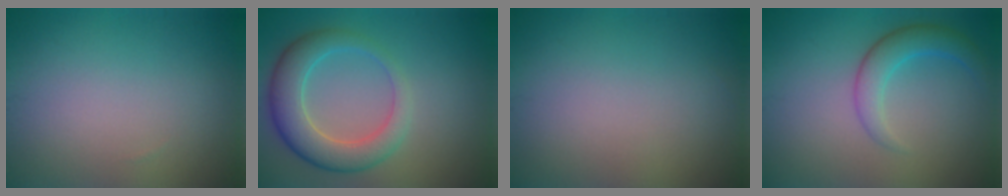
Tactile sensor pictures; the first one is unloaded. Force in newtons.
{"total": 5.7, "press": 5.7, "slide": 0.3}
{"total": 0.0}
{"total": 3.2, "press": 3.2, "slide": 0.1}